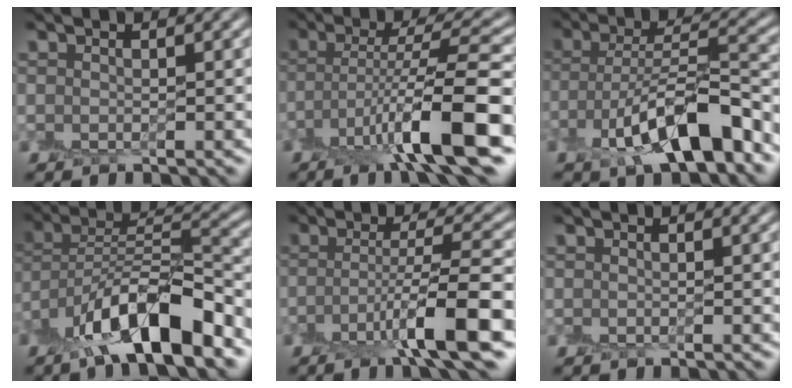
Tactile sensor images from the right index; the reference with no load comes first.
{"total": 9.3, "force": [-4.0, 1.4, 8.2], "torque": [-0.131, 0.012, -0.072]}
{"total": 9.0, "force": [-4.8, 3.4, 6.8], "torque": [-0.121, 0.005, -0.082]}
{"total": 10.6, "force": [-6.9, 3.5, 7.3], "torque": [-0.116, 0.012, -0.134]}
{"total": 6.8, "force": [-3.0, 0.7, 6.1], "torque": [-0.095, 0.009, -0.061]}
{"total": 0.0}